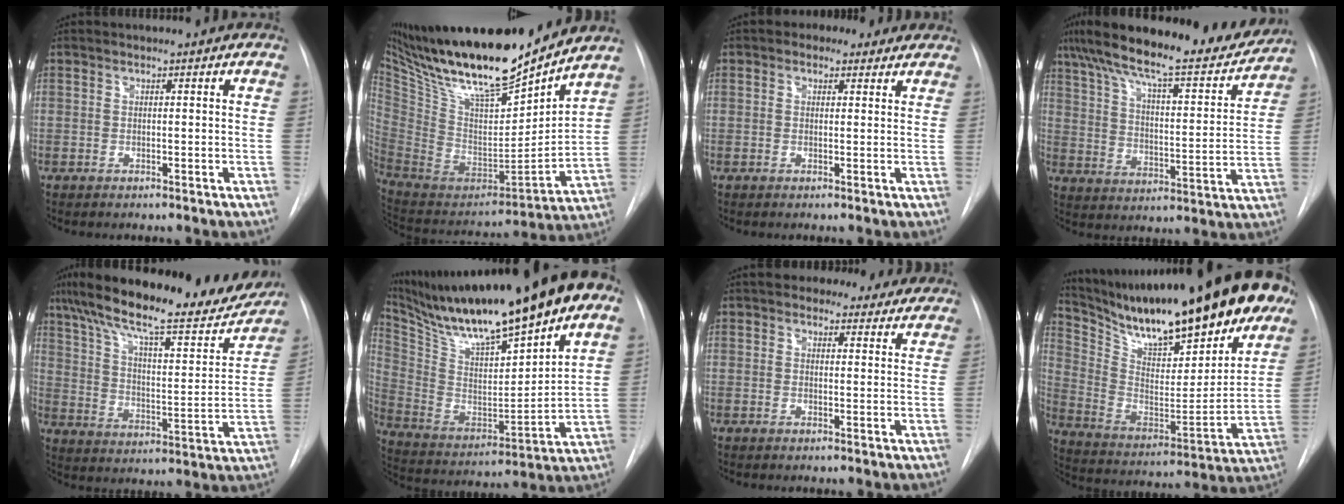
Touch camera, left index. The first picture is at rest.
{"total": 25.5, "force": [21.2, 3.7, 13.6], "torque": [-0.246, -0.019, 0.368]}
{"total": 4.0, "force": [2.6, 2.6, 1.5], "torque": [-0.013, 0.019, 0.033]}
{"total": 21.2, "force": [18.4, 3.4, 9.9], "torque": [-0.166, 0.004, 0.270]}
{"total": 24.4, "force": [20.5, 4.8, 12.4], "torque": [-0.207, -0.003, 0.295]}
{"total": 26.5, "force": [19.5, 3.7, 17.6], "torque": [-0.313, 0.013, 0.323]}
{"total": 9.5, "force": [8.4, 4.1, 1.8], "torque": [0.008, 0.014, 0.087]}
{"total": 29.0, "force": [22.5, 6.7, 17.1], "torque": [-0.280, -0.024, 0.334]}